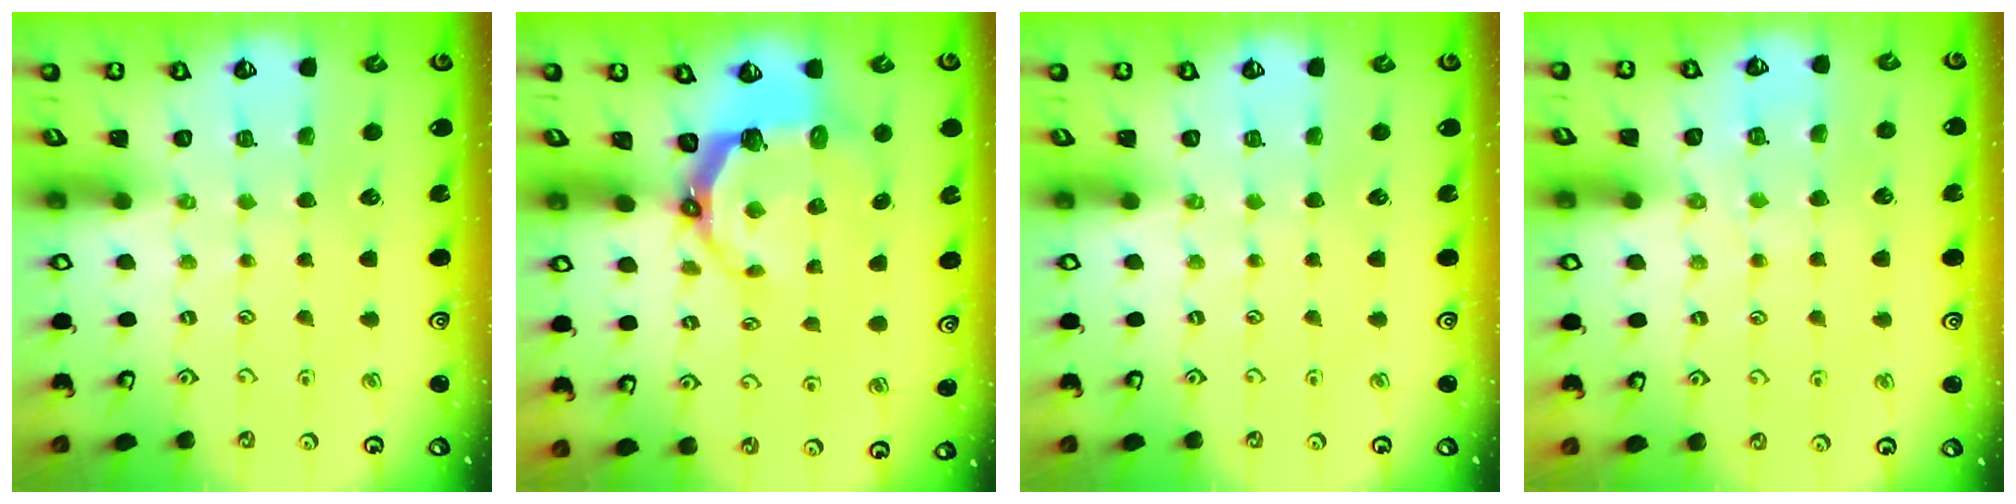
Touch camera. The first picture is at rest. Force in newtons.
{"total": 8.0, "press": 6.3, "slide": 5.0}
{"total": 0.0}
{"total": 6.3, "press": 6.2, "slide": 0.6}